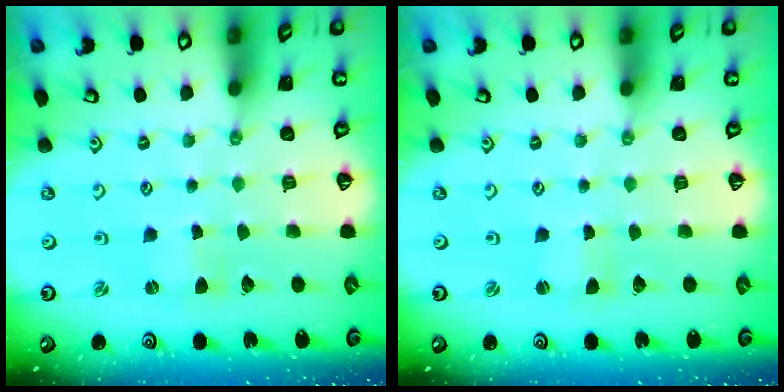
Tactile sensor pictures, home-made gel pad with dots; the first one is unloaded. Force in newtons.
{"total": 0.8, "press": 0.8, "slide": 0.3}